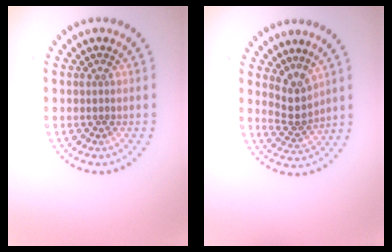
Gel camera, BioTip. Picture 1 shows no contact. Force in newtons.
{"total": 2.5, "press": 1.8, "slide": 1.8}